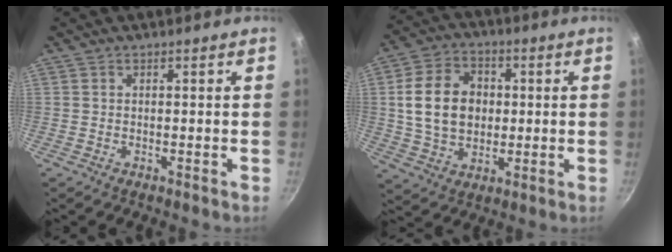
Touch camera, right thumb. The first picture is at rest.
{"total": 13.9, "force": [1.2, 10.6, 8.9], "torque": [-0.140, 0.011, 0.021]}